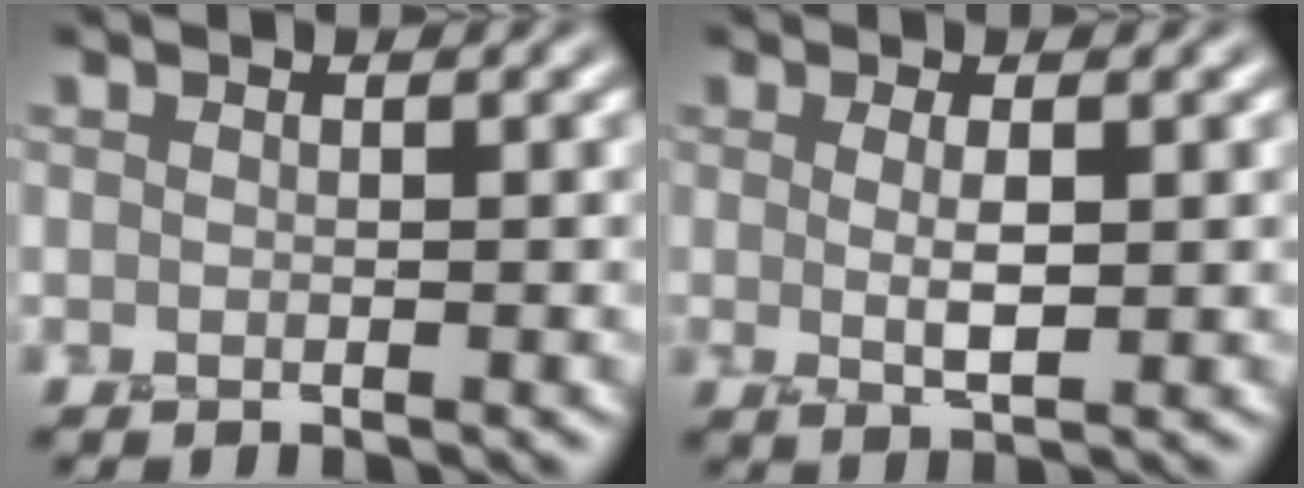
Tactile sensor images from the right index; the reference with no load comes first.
{"total": 2.3, "force": [0.4, 0.4, 2.2], "torque": [-0.043, 0.000, 0.012]}